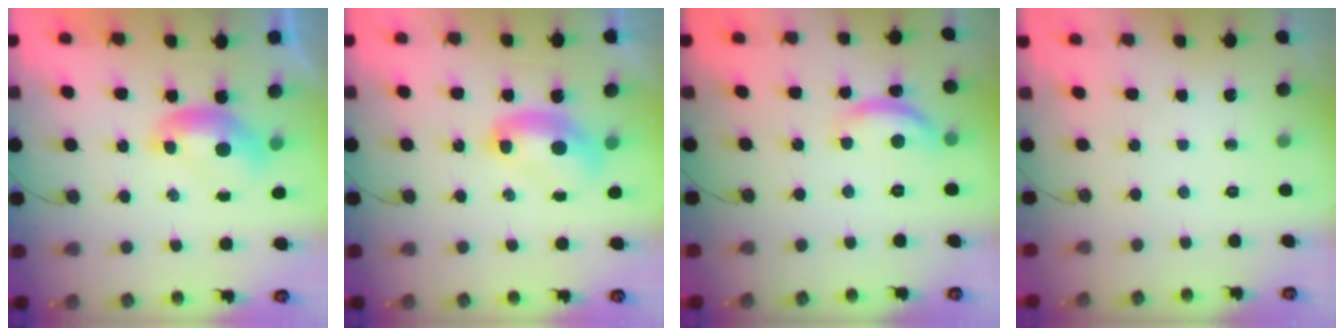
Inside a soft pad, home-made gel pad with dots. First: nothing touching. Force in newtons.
{"total": 2.5, "press": 2.5, "slide": 0.1}
{"total": 5.1, "press": 5.1, "slide": 0.5}
{"total": 0.0}